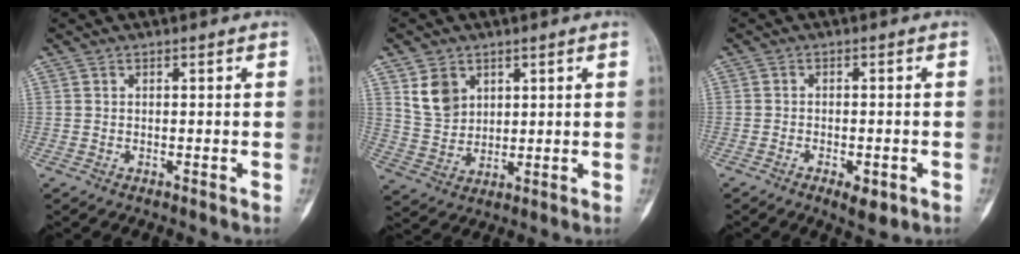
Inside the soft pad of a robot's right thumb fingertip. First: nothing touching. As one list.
[{"total": 7.1, "force": [3.3, 5.4, 3.3], "torque": [-0.037, -0.018, 0.075]}, {"total": 4.1, "force": [-2.0, 1.9, 3.0], "torque": [-0.041, 0.007, -0.023]}]